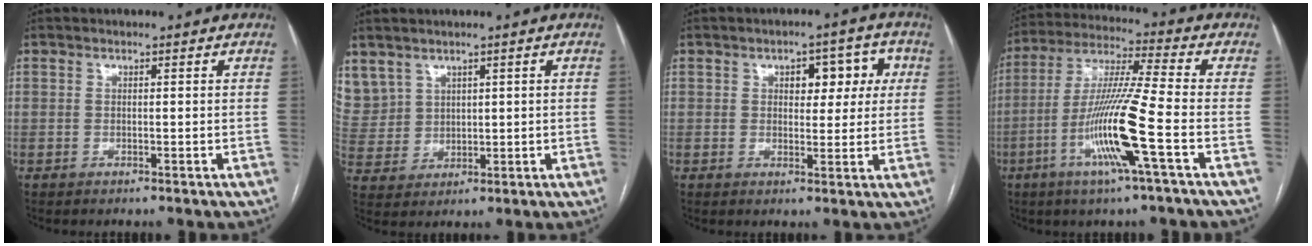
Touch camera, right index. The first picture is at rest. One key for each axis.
{"total": 10.1, "fx": 5.6, "fy": 8.1, "fz": 2.3, "tx": -0.083, "ty": 0.030, "tz": 0.143}
{"total": 6.4, "fx": 1.9, "fy": 3.6, "fz": 4.9, "tx": -0.051, "ty": 0.024, "tz": 0.026}
{"total": 14.4, "fx": -4.9, "fy": -1.0, "fz": 13.5, "tx": -0.271, "ty": -0.012, "tz": -0.101}